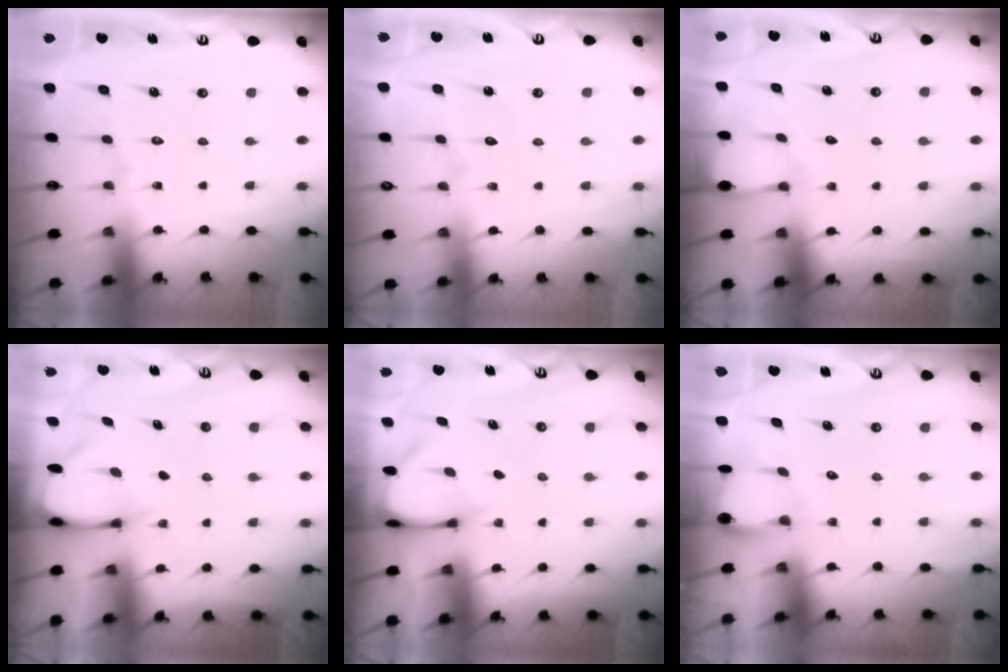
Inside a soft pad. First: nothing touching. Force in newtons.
{"total": 2.9, "press": 2.9, "slide": 0.3}
{"total": 2.8, "press": 2.8, "slide": 0.4}
{"total": 2.5, "press": 2.5, "slide": 0.5}
{"total": 3.0, "press": 3.0, "slide": 0.3}
{"total": 2.8, "press": 2.8, "slide": 0.3}